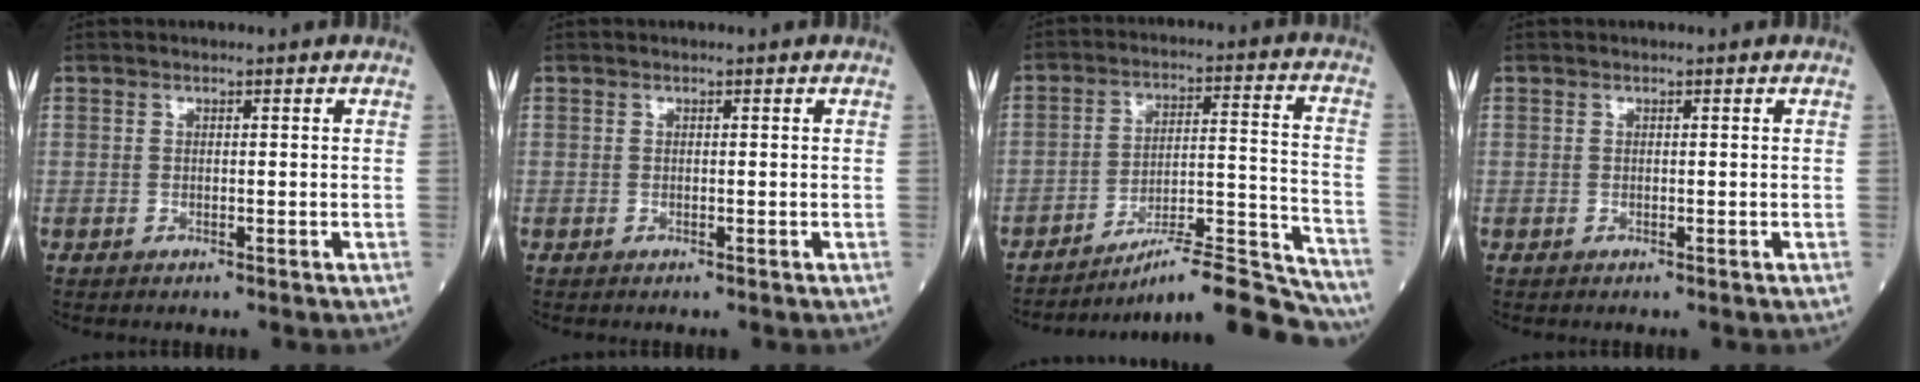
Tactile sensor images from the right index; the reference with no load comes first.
{"total": 0.0}
{"total": 13.0, "force": [-12.6, -0.6, 3.3], "torque": [-0.032, 0.030, -0.202]}
{"total": 0.0}